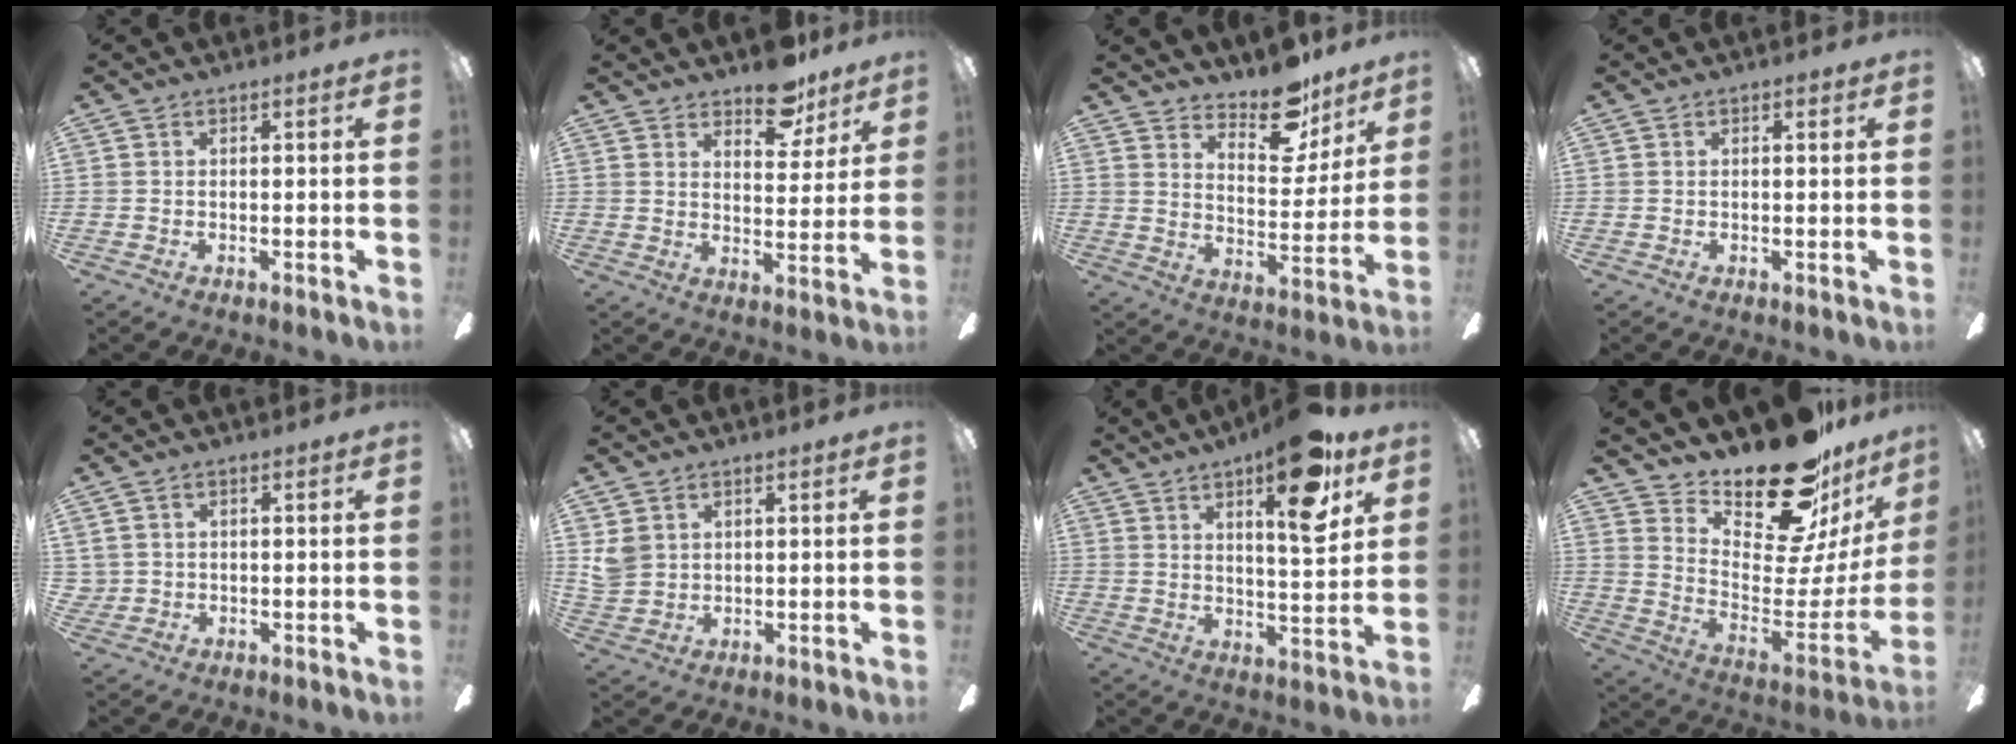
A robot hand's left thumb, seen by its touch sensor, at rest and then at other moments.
{"total": 9.6, "force": [7.6, 4.4, 3.9], "torque": [-0.035, -0.045, 0.133]}
{"total": 13.7, "force": [10.9, 6.1, 5.7], "torque": [-0.068, -0.074, 0.195]}
{"total": 0.5, "force": [0.3, 0.1, 0.4], "torque": [-0.009, 0.002, 0.005]}
{"total": 2.1, "force": [0.8, 2.0, 0.4], "torque": [-0.011, 0.004, 0.014]}
{"total": 5.0, "force": [2.3, 4.3, 1.2], "torque": [-0.026, 0.002, 0.047]}
{"total": 16.3, "force": [9.3, 4.8, 12.5], "torque": [-0.172, -0.040, 0.138]}
{"total": 22.2, "force": [18.8, 6.3, 10.0], "torque": [-0.141, -0.147, 0.319]}